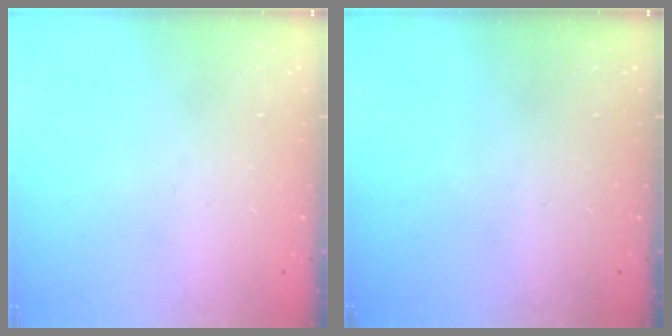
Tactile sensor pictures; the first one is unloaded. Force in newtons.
{"total": 0.0}